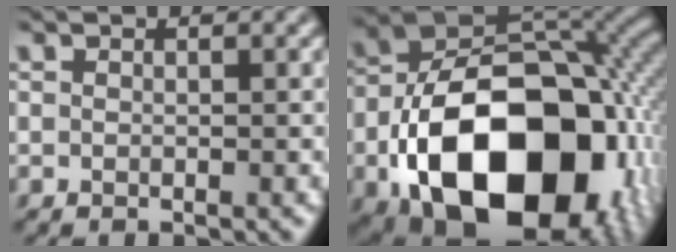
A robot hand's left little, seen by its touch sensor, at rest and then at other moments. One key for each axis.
{"total": 19.3, "fx": -6.9, "fy": 12.5, "fz": 13.0, "tx": -0.230, "ty": -0.040, "tz": -0.098}